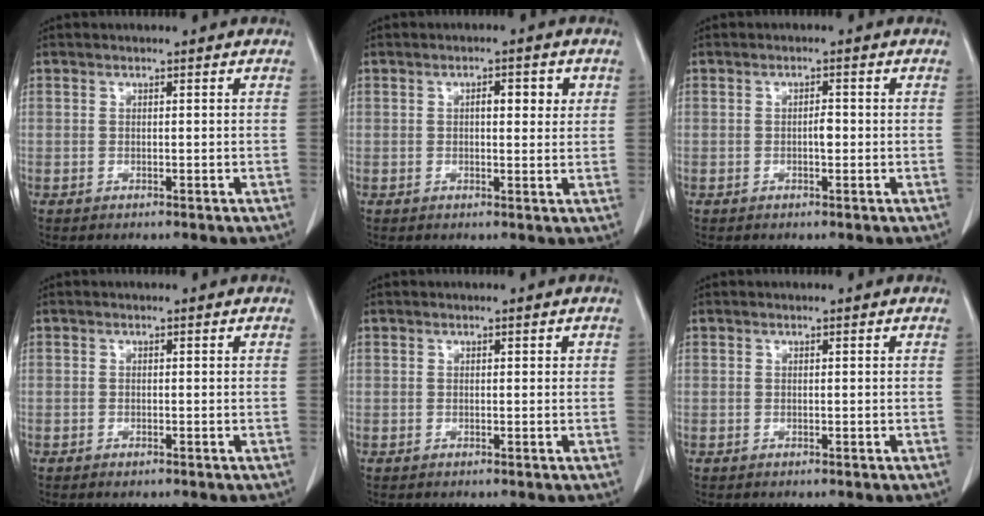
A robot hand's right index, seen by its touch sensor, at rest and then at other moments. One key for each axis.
{"total": 3.8, "fx": 1.1, "fy": 1.3, "fz": 3.3, "tx": -0.050, "ty": 0.006, "tz": 0.013}
{"total": 1.5, "fx": -0.3, "fy": 0.5, "fz": 1.4, "tx": -0.022, "ty": 0.002, "tz": -0.005}
{"total": 0.5, "fx": -0.4, "fy": 0.2, "fz": 0.3, "tx": -0.008, "ty": -0.002, "tz": -0.003}
{"total": 0.7, "fx": 0.2, "fy": 0.4, "fz": 0.5, "tx": -0.006, "ty": 0.005, "tz": 0.003}
{"total": 0.0}